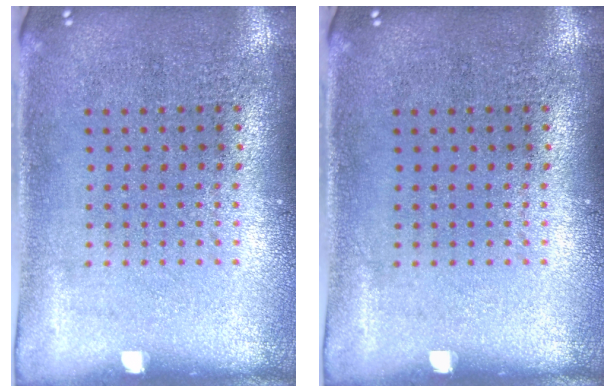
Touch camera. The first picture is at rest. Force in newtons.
{"total": 0.0}